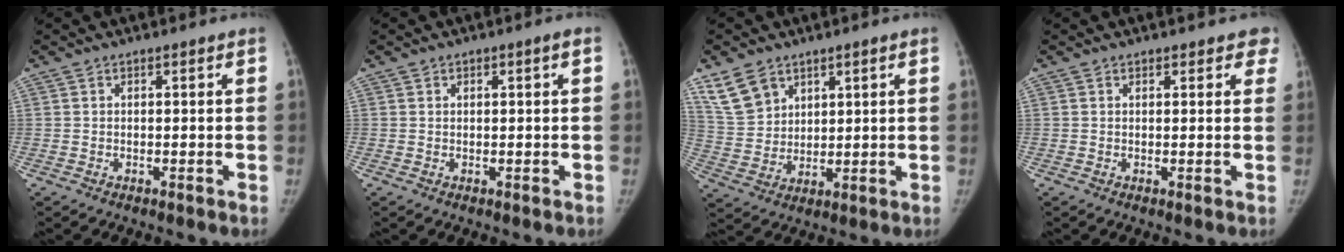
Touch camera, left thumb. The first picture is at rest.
{"total": 0.7, "force": [0.2, 0.5, 0.5], "torque": [-0.002, 0.001, 0.002]}
{"total": 8.3, "force": [5.3, 5.7, 2.7], "torque": [-0.036, -0.019, 0.116]}
{"total": 3.0, "force": [2.3, 1.6, 1.1], "torque": [0.025, -0.004, 0.016]}